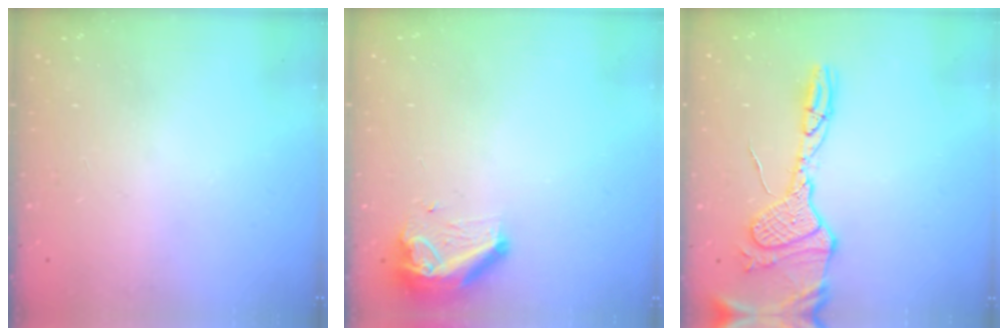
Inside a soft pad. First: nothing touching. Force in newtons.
{"total": 9.3, "press": 9.2, "slide": 1.6}
{"total": 16.0, "press": 15.9, "slide": 1.6}